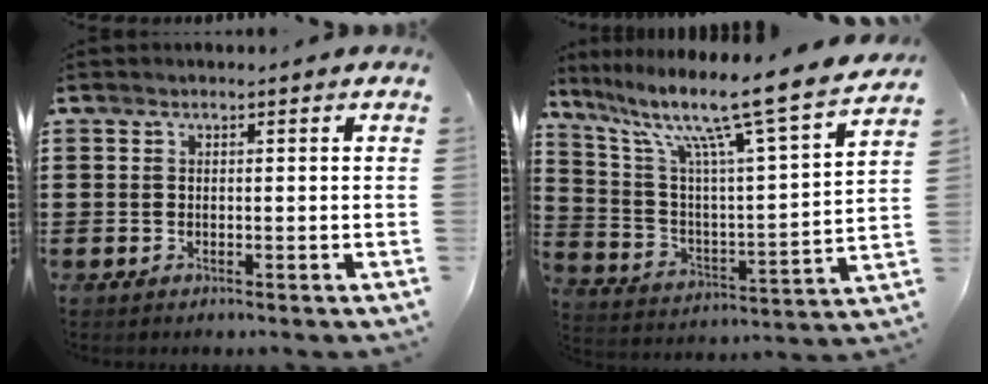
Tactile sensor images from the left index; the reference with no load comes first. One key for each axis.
{"total": 11.9, "fx": 9.2, "fy": 0.1, "fz": 7.6, "tx": -0.165, "ty": -0.071, "tz": 0.137}